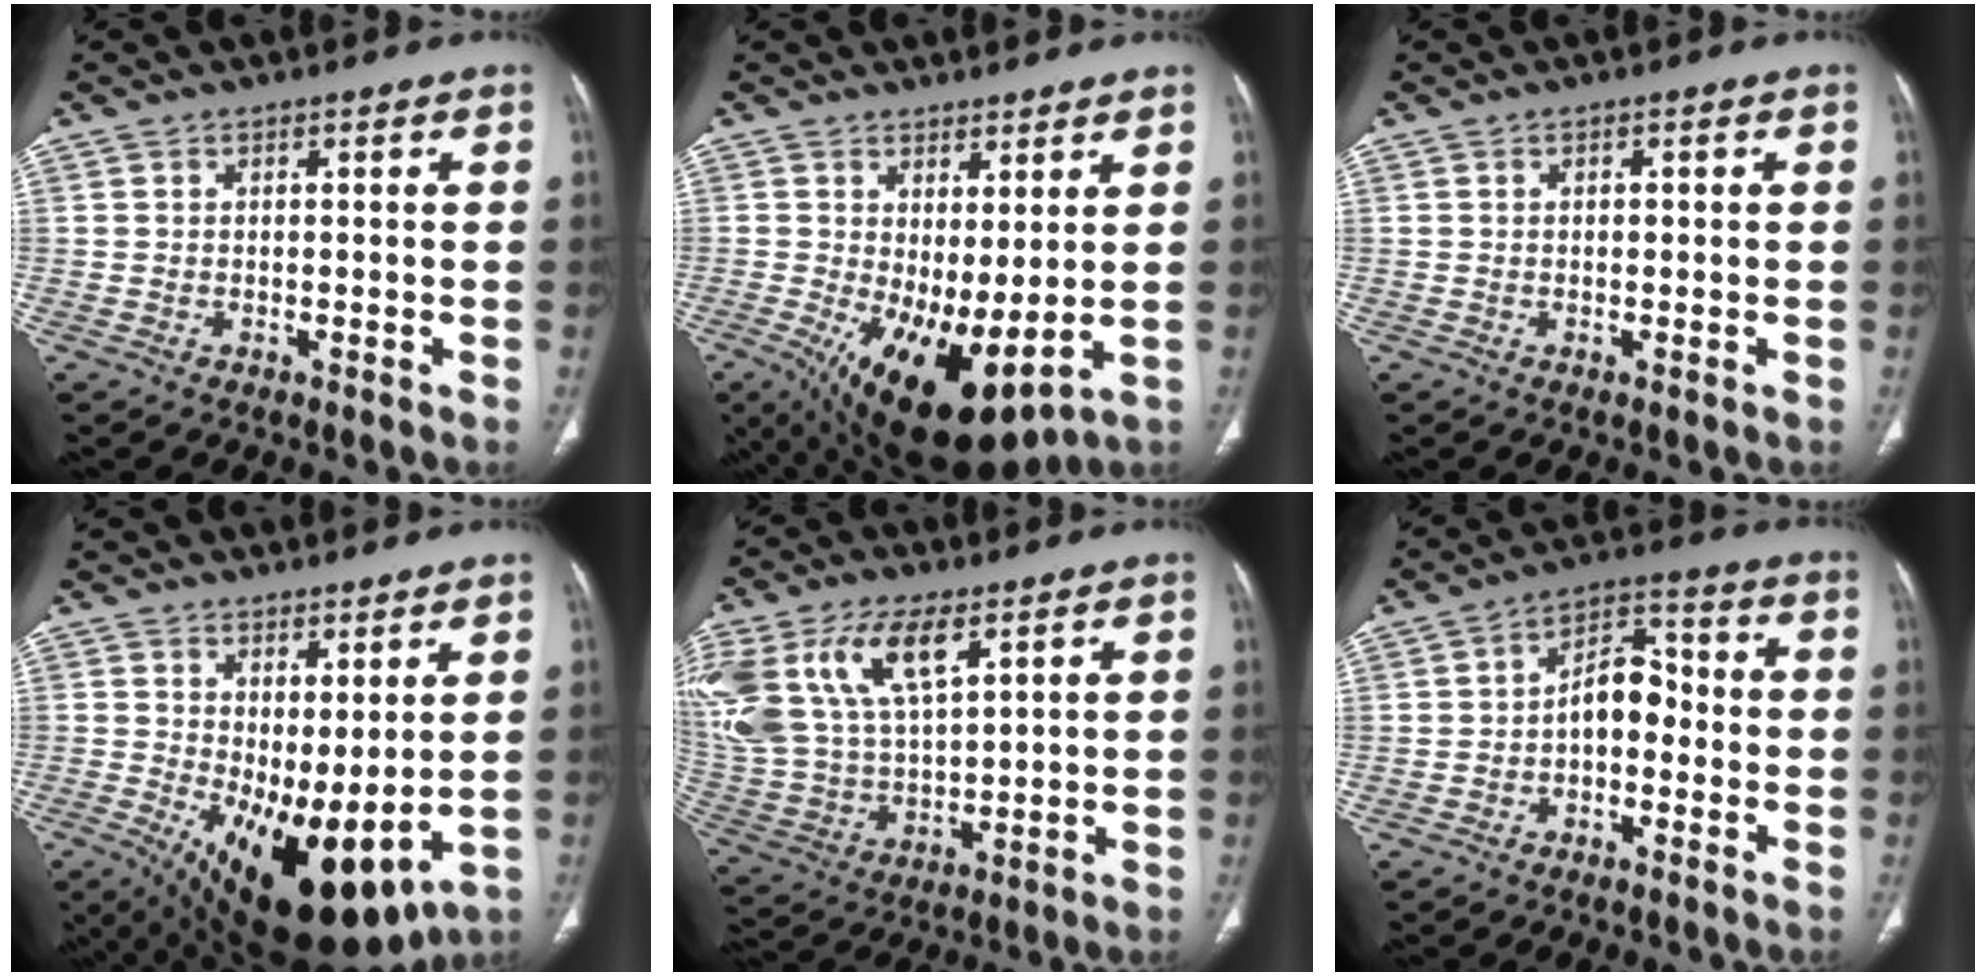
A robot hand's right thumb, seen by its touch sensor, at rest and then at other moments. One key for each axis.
{"total": 12.9, "fx": -0.4, "fy": 5.3, "fz": 11.8, "tx": -0.206, "ty": -0.023, "tz": 0.017}
{"total": 0.7, "fx": 0.1, "fy": 0.5, "fz": 0.6, "tx": -0.009, "ty": 0.001, "tz": 0.002}
{"total": 15.6, "fx": -0.1, "fy": 6.7, "fz": 14.1, "tx": -0.234, "ty": -0.026, "tz": 0.024}
{"total": 21.1, "fx": 9.7, "fy": 10.9, "fz": 15.2, "tx": -0.334, "ty": -0.008, "tz": 0.194}
{"total": 7.4, "fx": -1.5, "fy": 4.7, "fz": 5.5, "tx": -0.067, "ty": 0.036, "tz": -0.037}